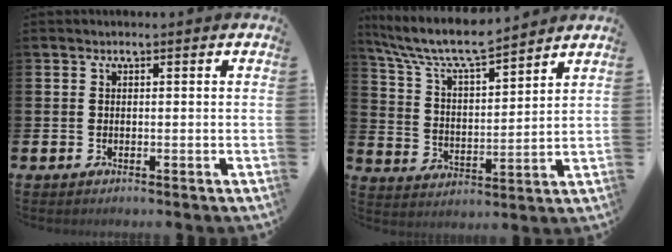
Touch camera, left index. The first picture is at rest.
{"total": 8.4, "force": [7.6, 1.4, 3.2], "torque": [-0.095, -0.045, 0.133]}